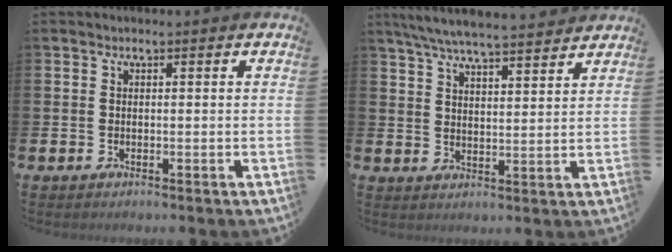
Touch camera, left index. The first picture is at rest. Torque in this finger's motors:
{"motor_torque": [1.05, -1.09, 0.74, 0.21]}